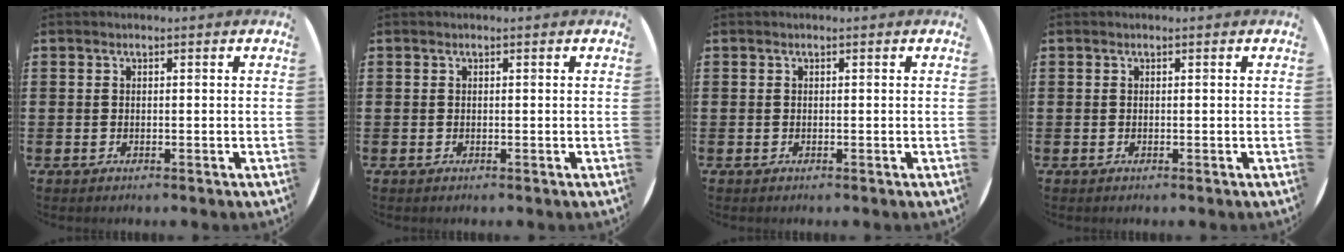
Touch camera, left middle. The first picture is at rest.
{"total": 0.0}
{"total": 0.0}
{"total": 0.0}